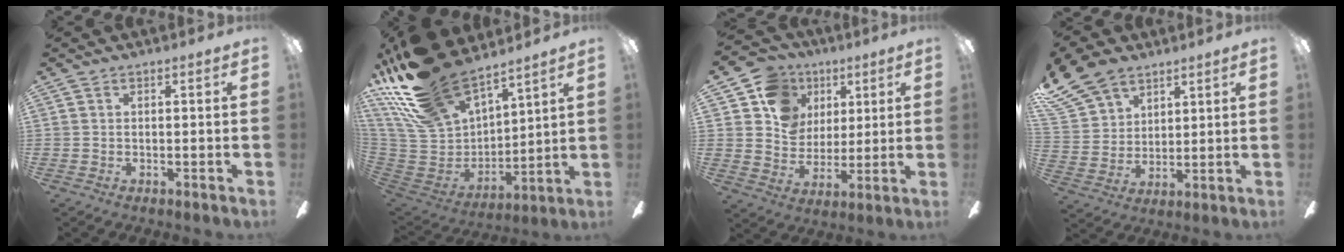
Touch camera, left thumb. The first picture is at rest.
{"total": 23.3, "force": [18.7, 8.7, 10.7], "torque": [-0.242, -0.112, 0.344]}
{"total": 12.8, "force": [5.7, 11.0, 3.4], "torque": [-0.065, -0.028, 0.112]}
{"total": 14.0, "force": [10.4, 8.2, 4.7], "torque": [-0.114, -0.050, 0.202]}